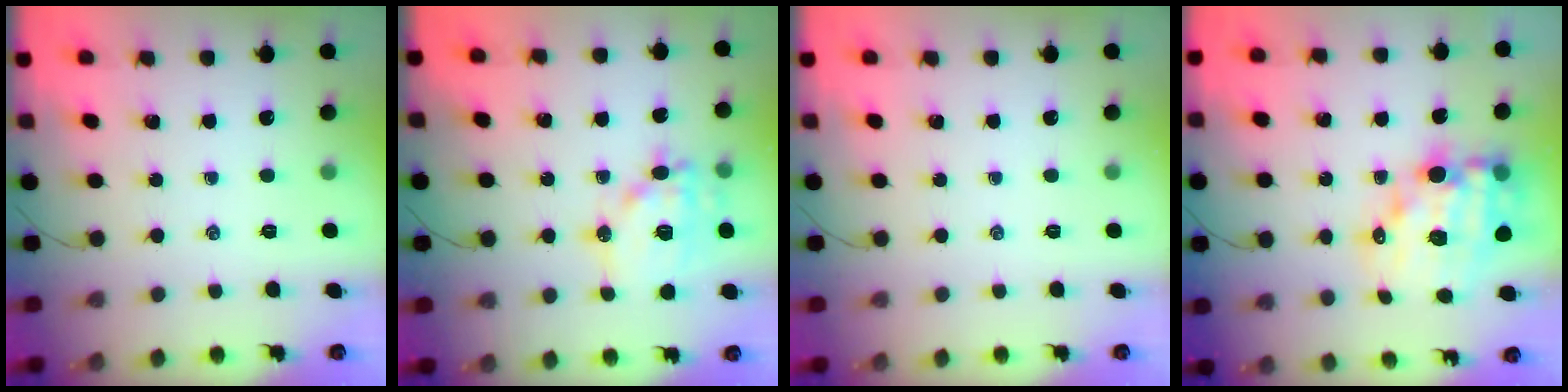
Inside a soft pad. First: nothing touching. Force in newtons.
{"total": 15.0, "press": 14.7, "slide": 2.7}
{"total": 0.0}
{"total": 15.9, "press": 15.4, "slide": 3.8}